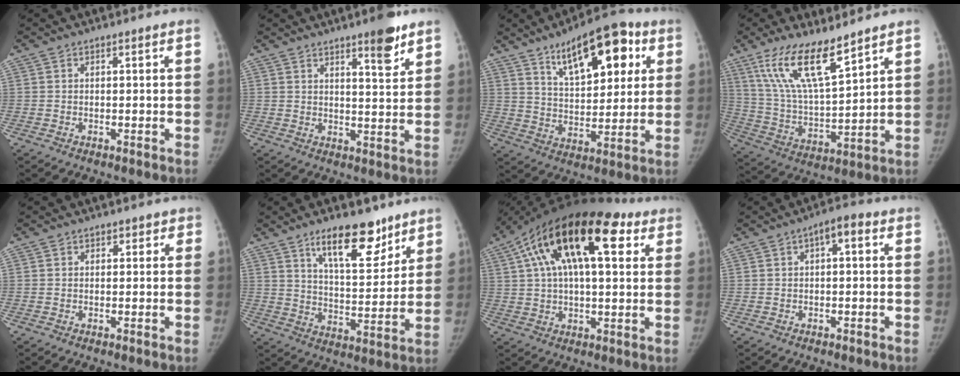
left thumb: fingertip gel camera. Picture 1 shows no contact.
{"total": 6.7, "force": [4.5, 1.2, 4.8], "torque": [-0.057, -0.031, 0.063]}
{"total": 17.3, "force": [8.3, 7.7, 13.2], "torque": [-0.153, -0.022, 0.130]}
{"total": 14.4, "force": [9.7, 3.5, 10.0], "torque": [-0.179, -0.053, 0.201]}
{"total": 1.0, "force": [0.3, 0.9, 0.2], "torque": [0.012, 0.002, -0.002]}
{"total": 13.9, "force": [9.2, 5.4, 8.9], "torque": [-0.101, -0.059, 0.152]}
{"total": 22.8, "force": [8.4, 10.1, 18.7], "torque": [-0.316, 0.031, 0.132]}
{"total": 3.5, "force": [0.5, 1.5, 3.2], "torque": [-0.038, 0.019, -0.003]}